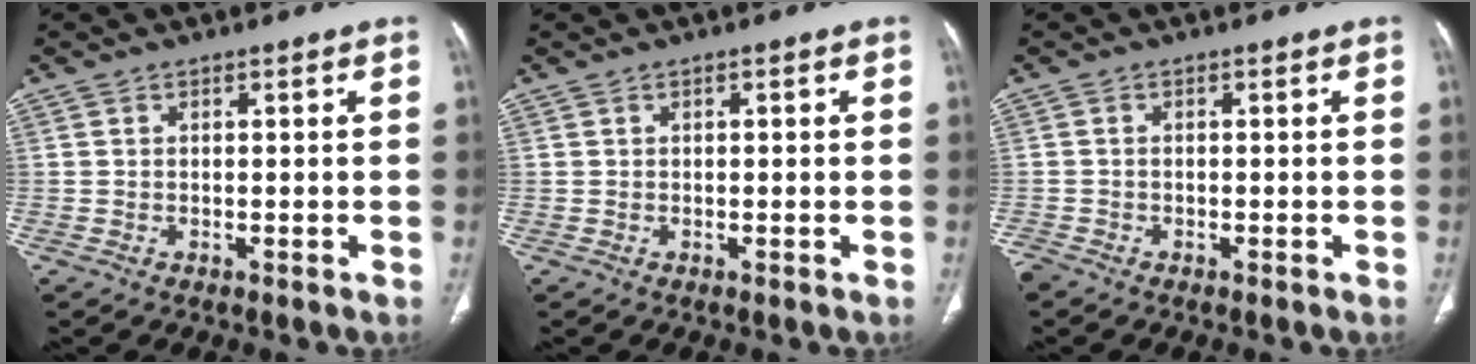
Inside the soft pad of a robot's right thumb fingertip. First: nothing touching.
{"total": 0.0}
{"total": 1.5, "force": [-1.1, 0.8, 0.5], "torque": [-0.011, 0.001, -0.022]}